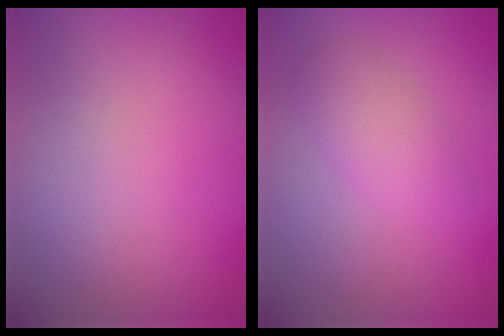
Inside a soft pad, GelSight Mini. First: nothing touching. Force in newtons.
{"total": 4.0, "press": 4.0, "slide": 0.1}